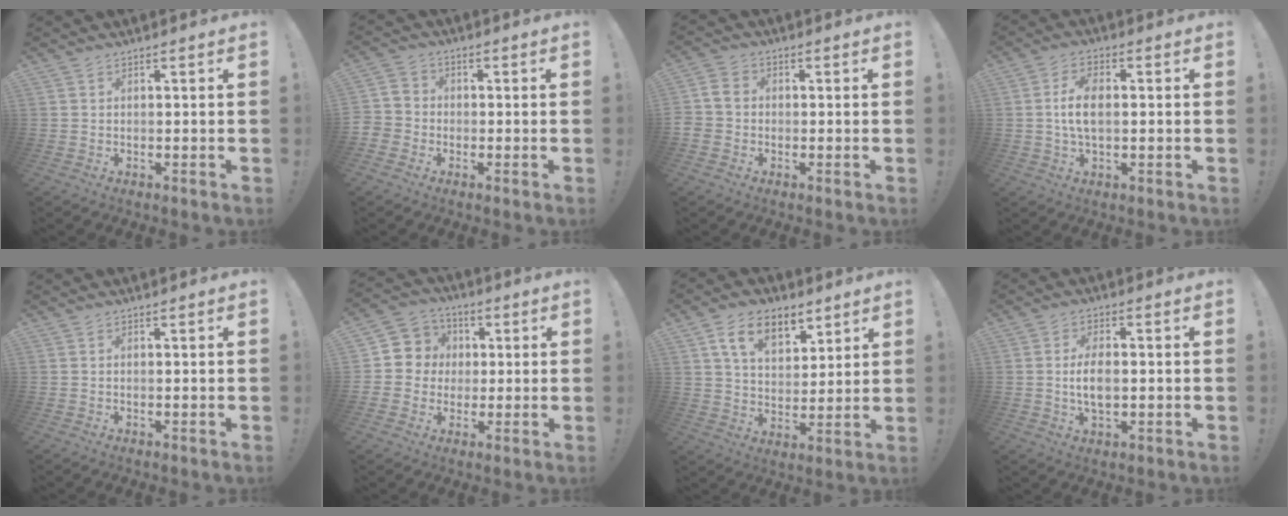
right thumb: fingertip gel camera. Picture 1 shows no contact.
{"total": 4.8, "force": [-2.3, 4.0, 1.1], "torque": [-0.024, 0.023, -0.042]}
{"total": 4.8, "force": [-1.1, 4.1, 2.2], "torque": [-0.044, 0.019, -0.016]}
{"total": 7.6, "force": [0.1, 3.9, 6.6], "torque": [-0.119, 0.003, 0.002]}
{"total": 0.0}
{"total": 8.5, "force": [0.1, 8.4, 1.8], "torque": [-0.029, 0.005, 0.007]}
{"total": 12.8, "force": [7.1, 7.8, 7.3], "torque": [-0.113, -0.026, 0.132]}
{"total": 6.7, "force": [-0.3, 3.3, 5.8], "torque": [-0.105, -0.004, -0.011]}